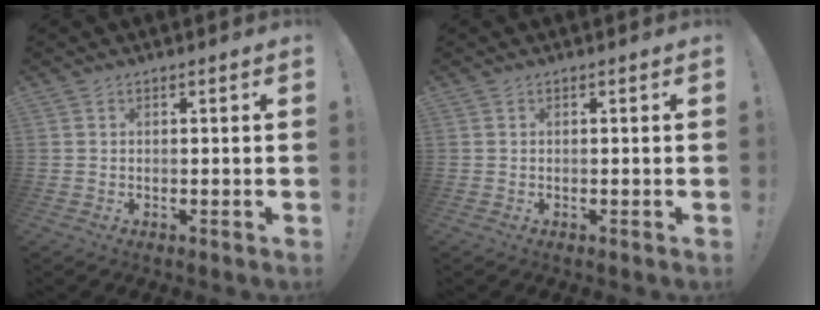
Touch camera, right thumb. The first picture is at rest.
{"total": 0.0}